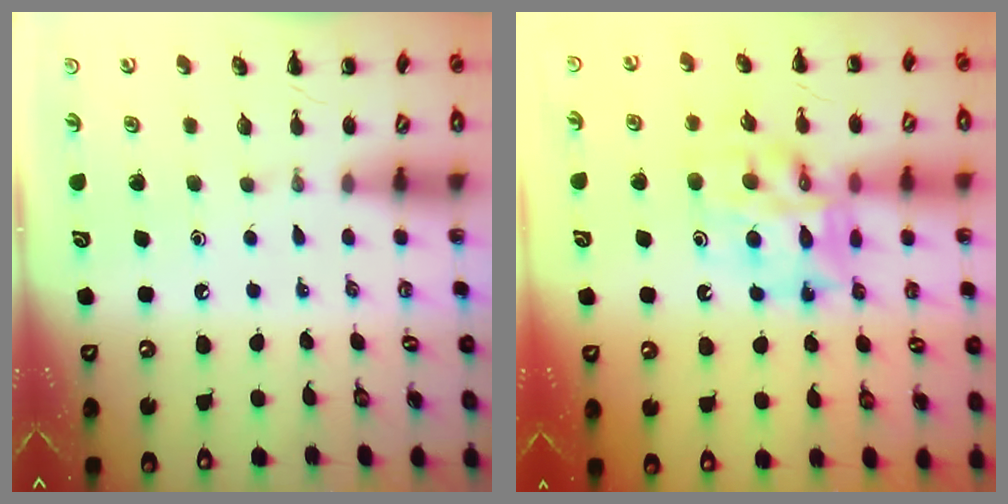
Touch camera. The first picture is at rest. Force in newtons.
{"total": 13.6, "press": 13.0, "slide": 3.8}